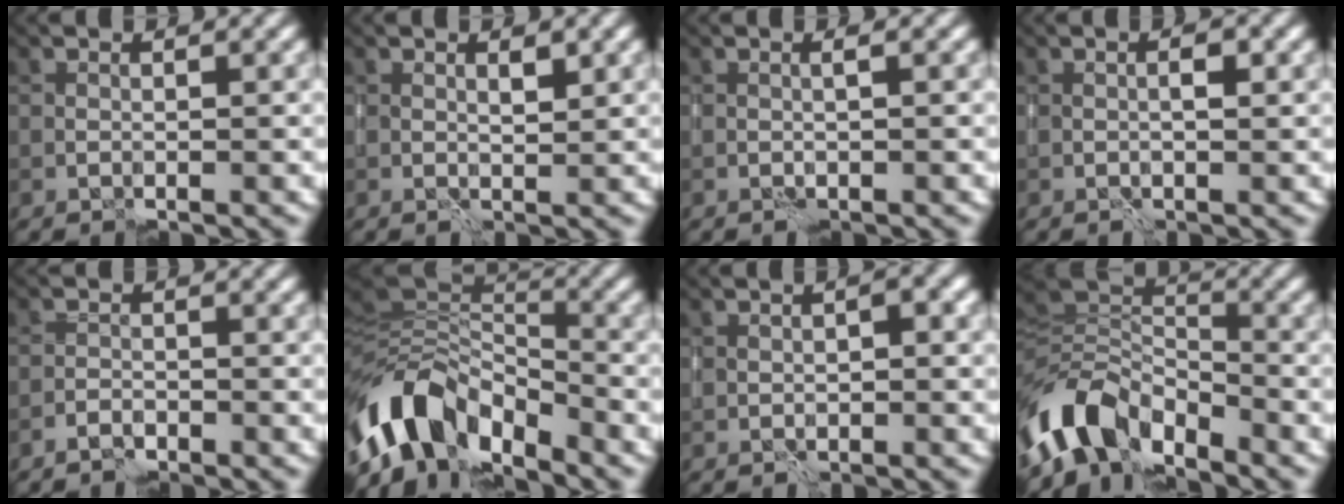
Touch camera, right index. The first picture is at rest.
{"total": 1.2, "force": [0.8, 0.3, 0.9], "torque": [-0.012, -0.003, 0.013]}
{"total": 0.7, "force": [0.1, 0.1, 0.7], "torque": [-0.009, 0.000, 0.001]}
{"total": 1.2, "force": [0.3, 0.3, 1.1], "torque": [-0.013, -0.004, 0.004]}
{"total": 1.1, "force": [-1.0, 0.4, 0.1], "torque": [0.000, 0.003, -0.023]}
{"total": 8.9, "force": [-5.2, 4.9, 5.3], "torque": [-0.086, -0.002, -0.100]}
{"total": 1.2, "force": [-0.1, 0.6, 1.0], "torque": [-0.015, 0.001, -0.003]}
{"total": 7.3, "force": [-4.6, 4.2, 3.8], "torque": [-0.059, -0.004, -0.093]}